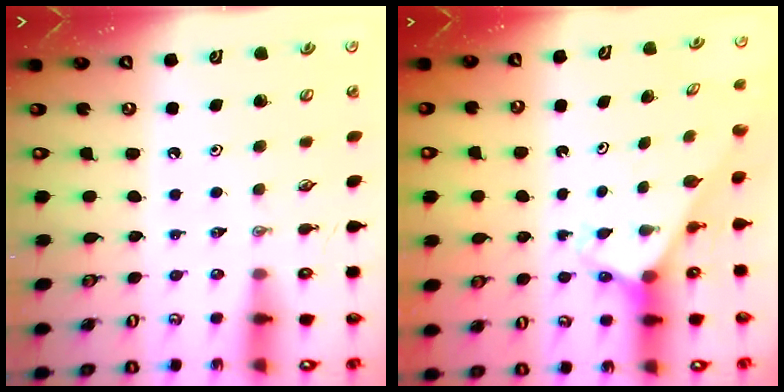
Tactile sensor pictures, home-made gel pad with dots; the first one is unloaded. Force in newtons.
{"total": 2.7, "press": 2.7, "slide": 0.1}